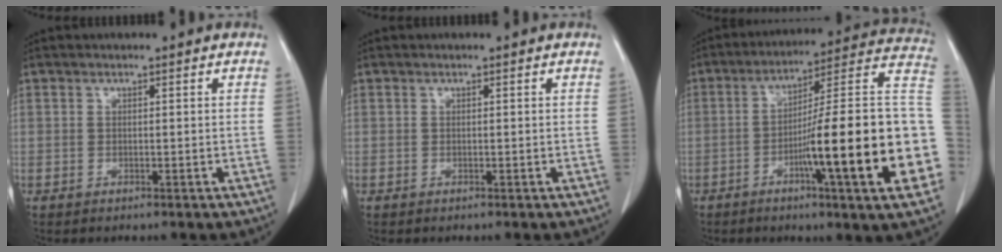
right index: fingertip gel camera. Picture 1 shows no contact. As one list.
[{"total": 0.0}, {"total": 24.5, "force": [-6.0, 1.0, 23.7], "torque": [-0.249, 0.012, -0.092]}]